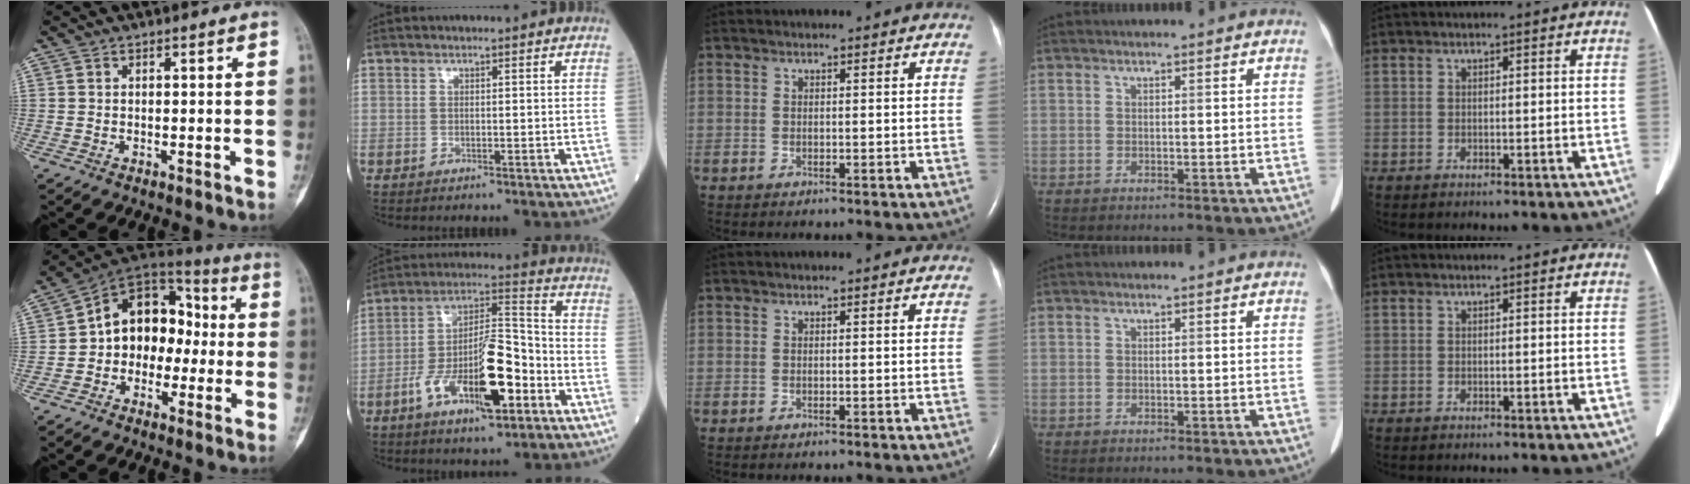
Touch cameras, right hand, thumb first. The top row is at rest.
{"thumb": {"total": 13.9, "force": [-1.3, 10.5, 9.0], "torque": [-0.089, 0.052, -0.038]}, "index": {"total": 16.2, "force": [-6.3, 4.6, 14.2], "torque": [-0.260, 0.008, -0.102]}}